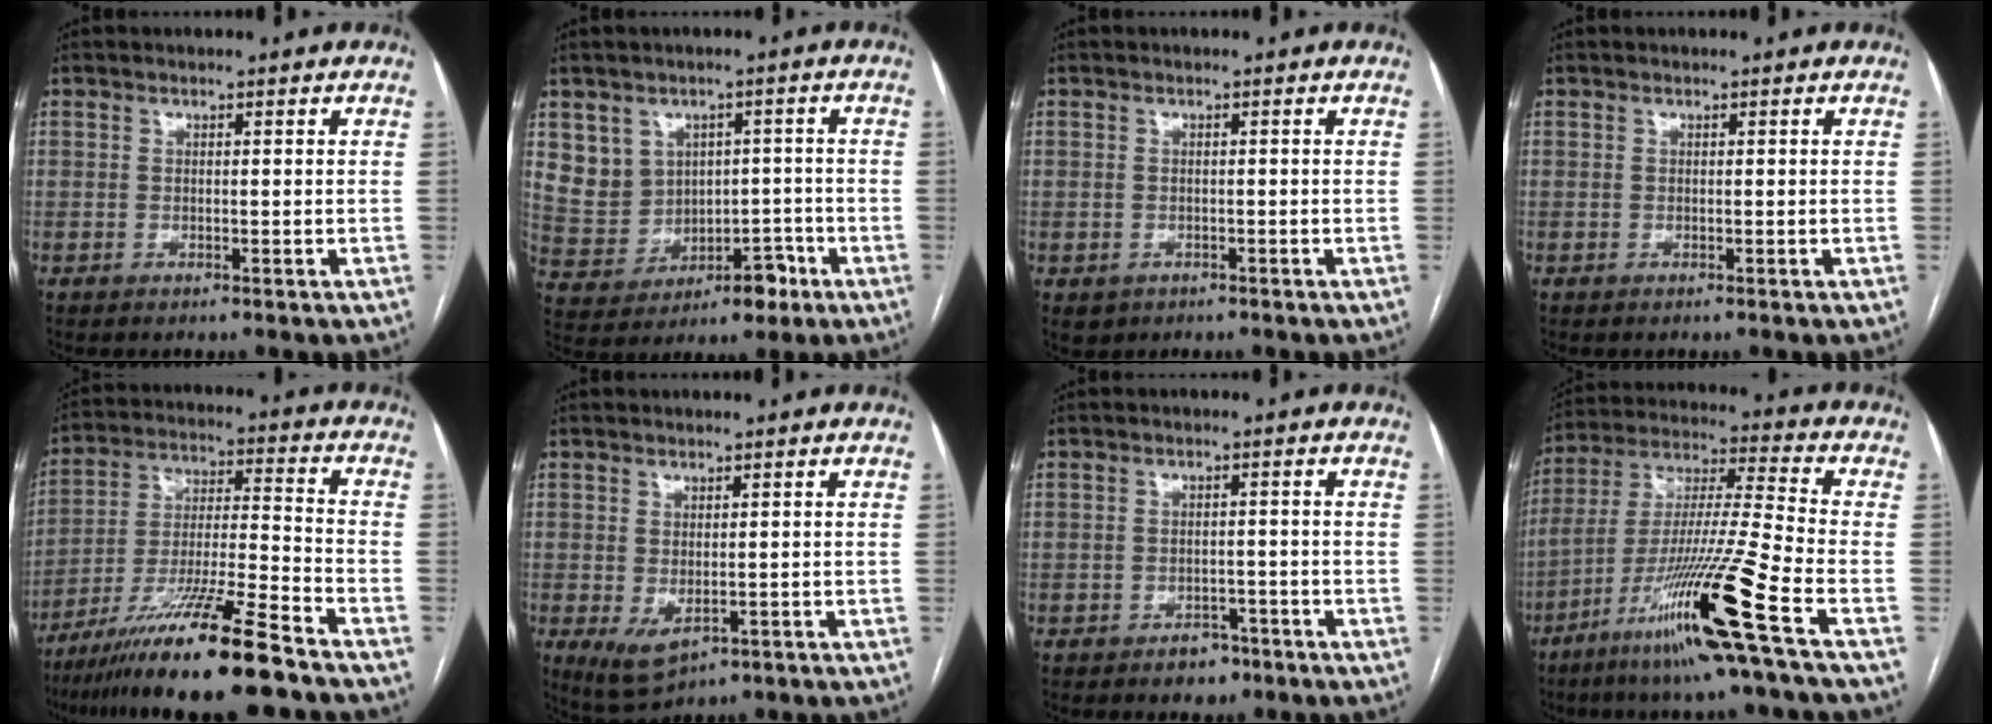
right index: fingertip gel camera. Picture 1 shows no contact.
{"total": 8.3, "force": [0.5, 7.9, 2.2], "torque": [-0.033, 0.044, 0.034]}
{"total": 2.1, "force": [-0.9, 1.8, 0.3], "torque": [-0.002, 0.003, -0.008]}
{"total": 0.0}
{"total": 16.8, "force": [-12.5, -0.6, 11.3], "torque": [-0.218, -0.027, -0.223]}
{"total": 4.3, "force": [-1.1, 2.3, 3.5], "torque": [-0.062, -0.014, -0.001]}
{"total": 3.3, "force": [-2.3, 2.0, 1.3], "torque": [-0.013, 0.006, -0.026]}
{"total": 19.0, "force": [-10.2, -2.1, 15.8], "torque": [-0.331, -0.040, -0.191]}